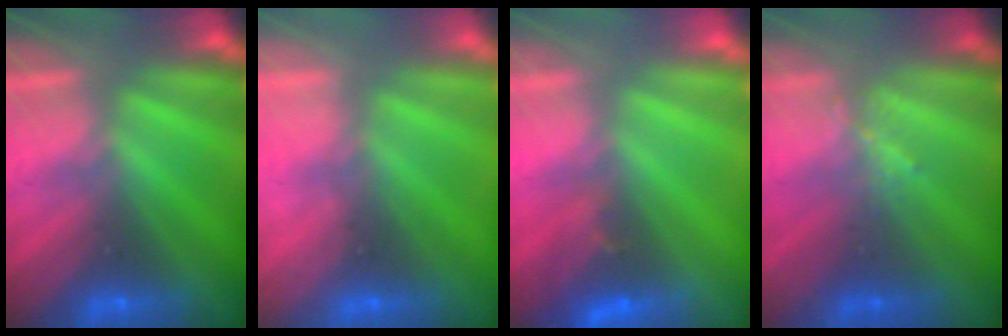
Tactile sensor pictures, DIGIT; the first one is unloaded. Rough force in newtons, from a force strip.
{"total": 2.3}
{"total": 2.7}
{"total": 1.1}